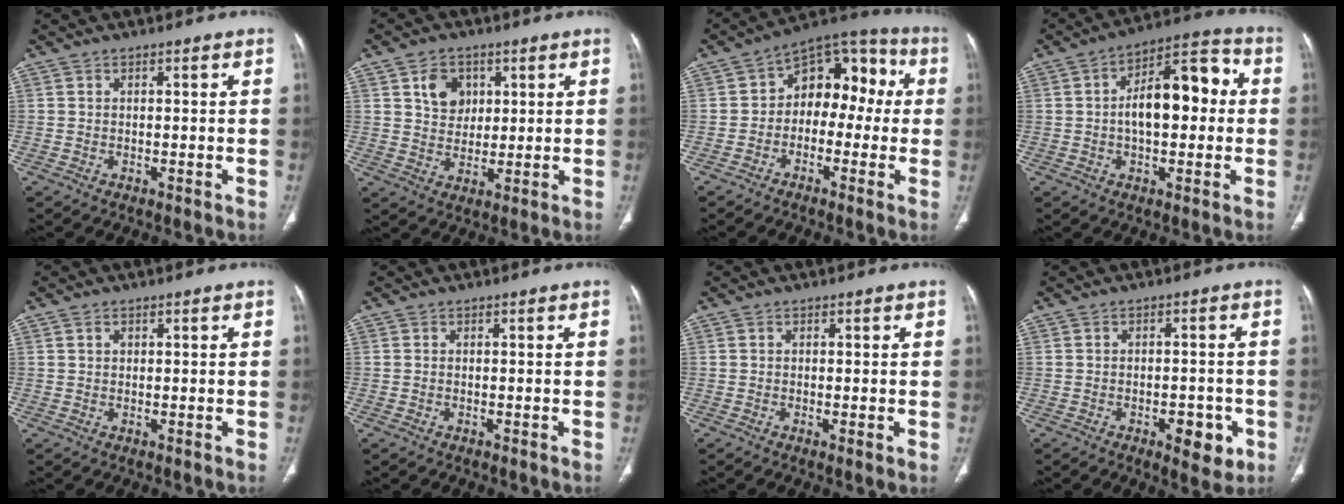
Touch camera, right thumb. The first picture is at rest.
{"total": 7.0, "force": [2.7, 5.5, 3.4], "torque": [-0.028, -0.011, 0.047]}
{"total": 12.8, "force": [0.0, 8.7, 9.4], "torque": [-0.076, 0.052, -0.019]}
{"total": 15.9, "force": [0.7, 9.0, 13.1], "torque": [-0.168, 0.041, 0.000]}
{"total": 1.0, "force": [0.4, 0.8, 0.5], "torque": [-0.006, -0.001, 0.007]}
{"total": 0.0}
{"total": 1.2, "force": [-0.2, 0.2, 1.2], "torque": [-0.028, -0.006, -0.005]}
{"total": 6.4, "force": [-2.6, 3.1, 5.0], "torque": [-0.047, 0.008, -0.030]}